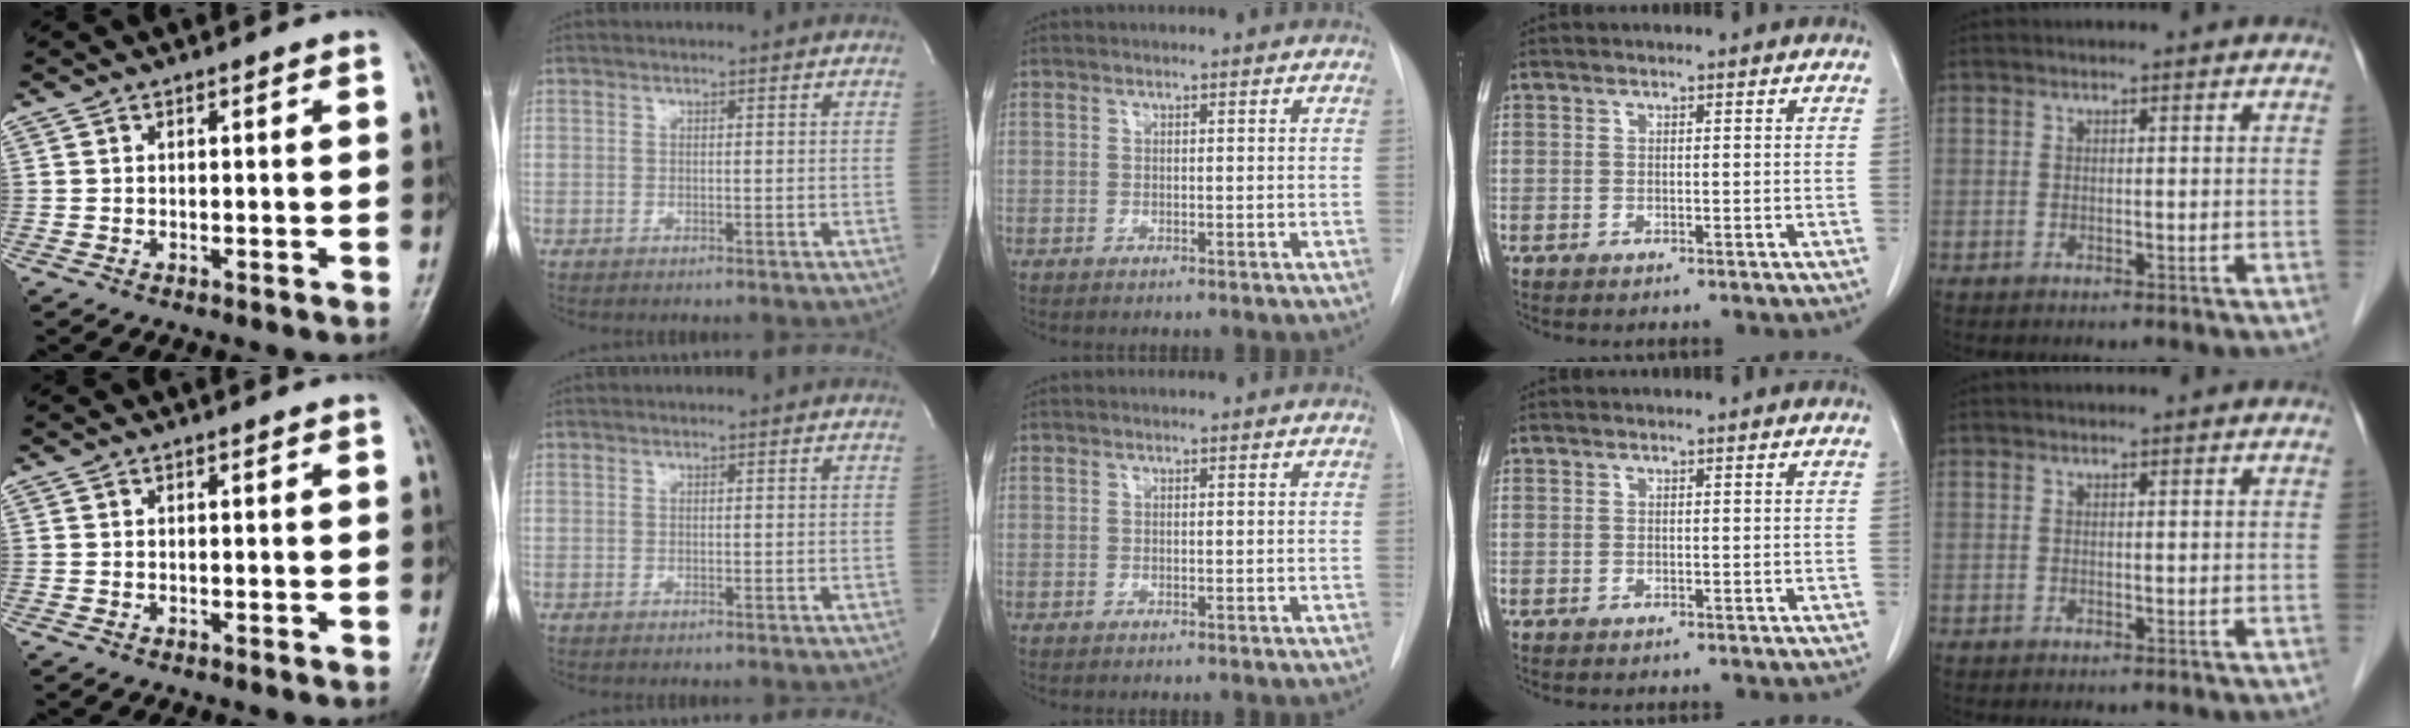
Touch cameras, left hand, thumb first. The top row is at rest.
{}